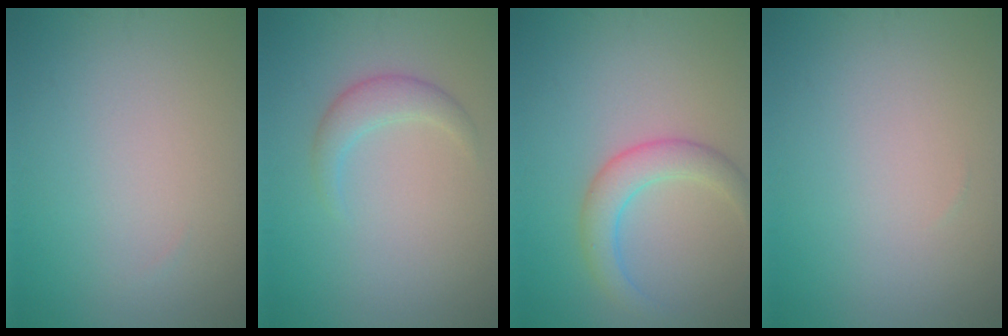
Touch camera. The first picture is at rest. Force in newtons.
{"total": 2.0, "press": 2.0, "slide": 0.1}
{"total": 3.5, "press": 3.5, "slide": 0.1}
{"total": 0.0}